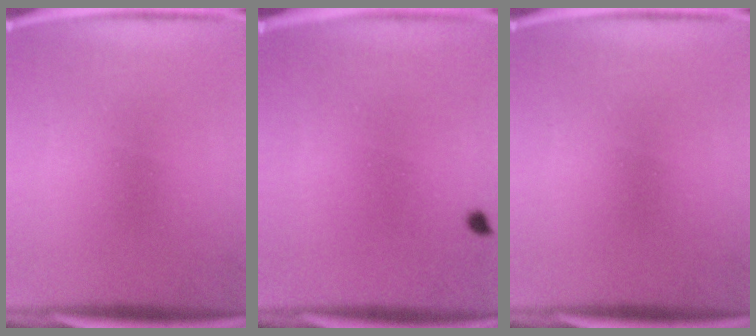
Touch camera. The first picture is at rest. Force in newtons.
{"total": 0.7}
{"total": 0.0}